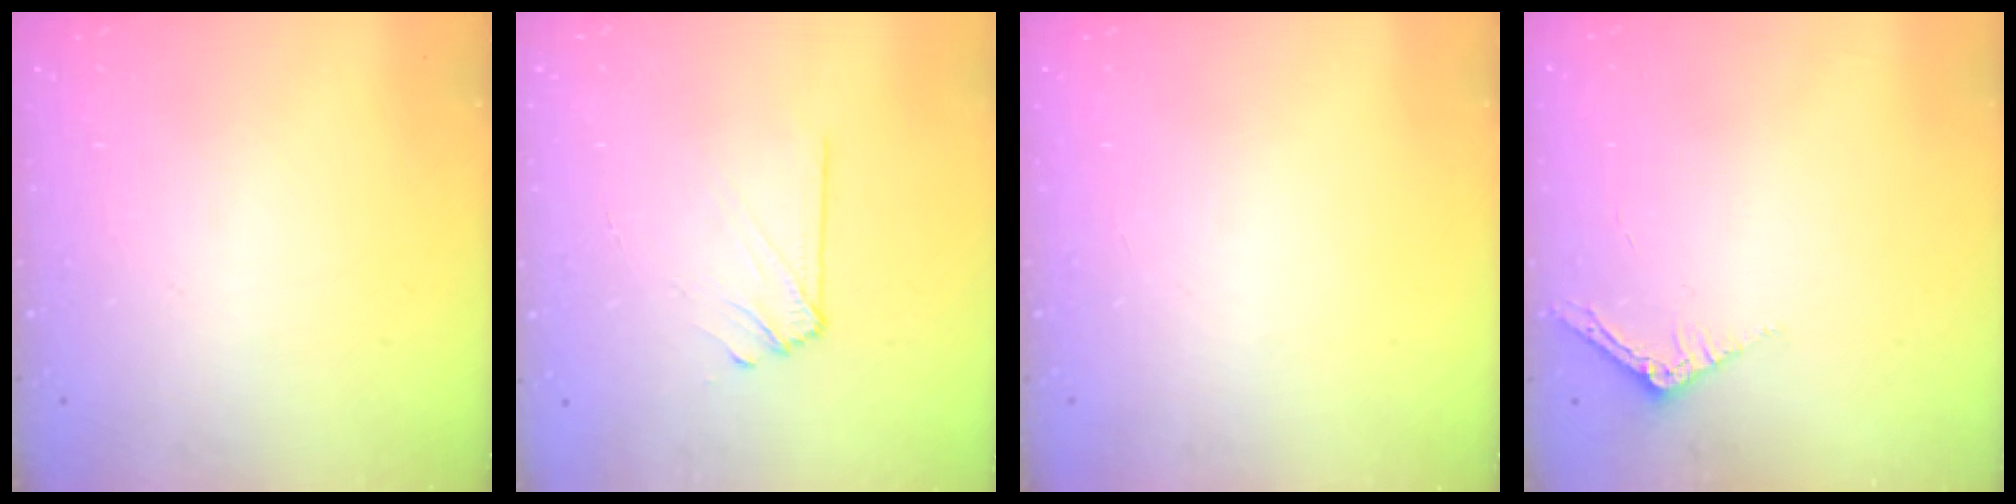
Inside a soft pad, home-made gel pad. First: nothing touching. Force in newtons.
{"total": 5.9, "press": 5.8, "slide": 0.9}
{"total": 0.0}
{"total": 2.5, "press": 2.5, "slide": 0.2}